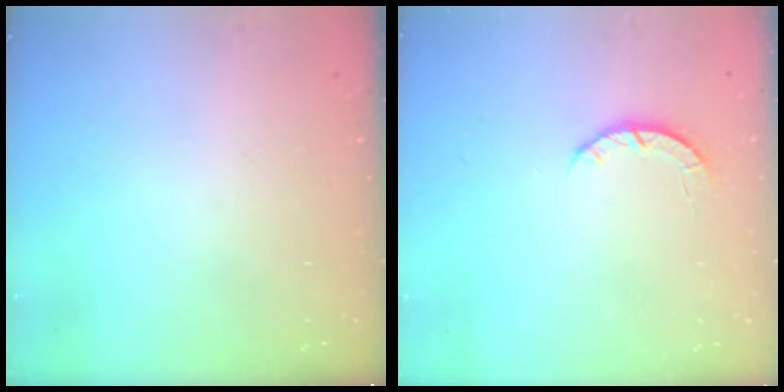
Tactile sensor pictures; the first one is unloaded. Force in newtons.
{"total": 2.7, "press": 2.6, "slide": 0.4}